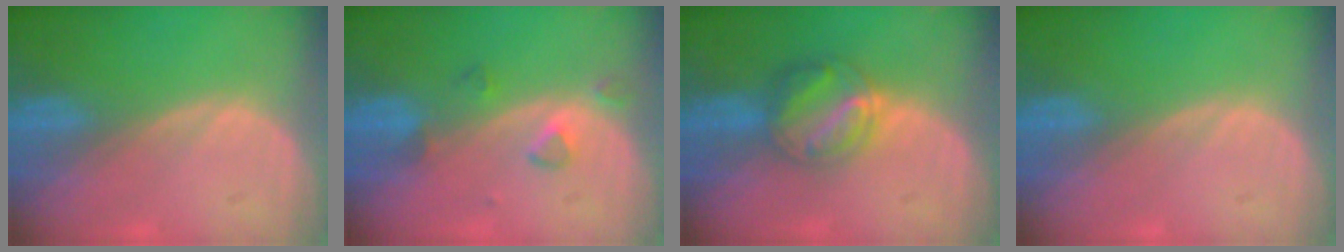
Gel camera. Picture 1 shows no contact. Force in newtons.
{"total": 3.0, "press": 2.8, "slide": 0.9}
{"total": 6.1, "press": 5.6, "slide": 2.4}
{"total": 0.0}